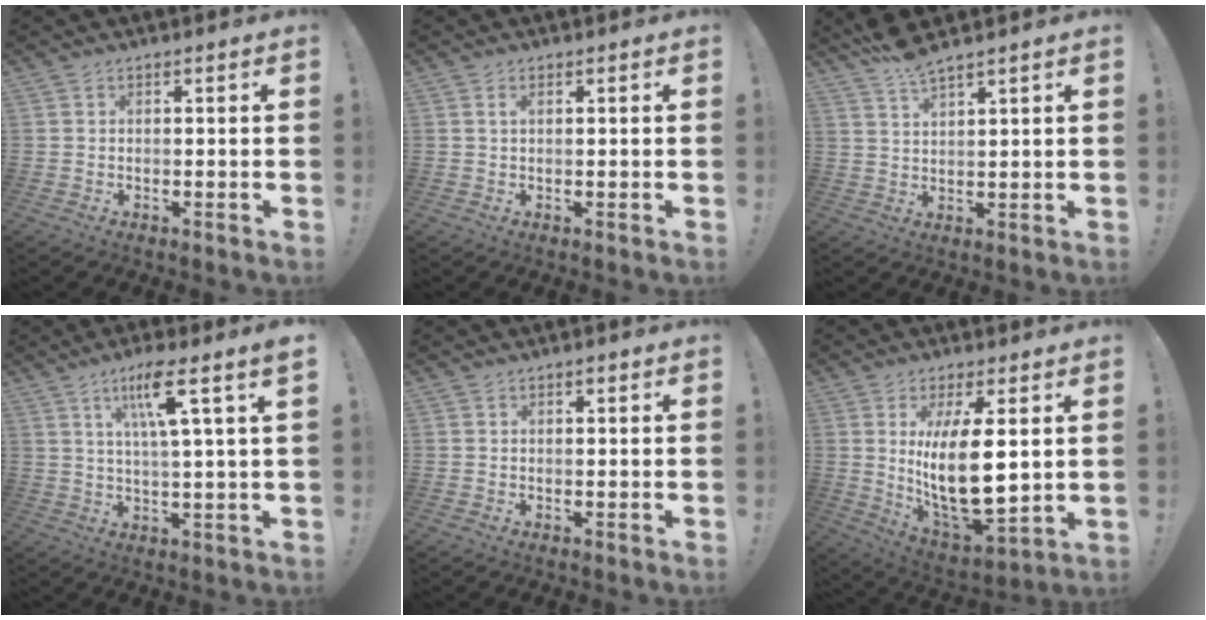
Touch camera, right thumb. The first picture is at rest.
{"total": 1.4, "force": [0.6, 0.6, 1.1], "torque": [-0.021, 0.001, 0.009]}
{"total": 5.1, "force": [4.3, 0.6, 2.5], "torque": [-0.057, -0.023, 0.079]}
{"total": 10.2, "force": [4.5, 0.0, 9.2], "torque": [-0.162, -0.004, 0.062]}
{"total": 0.6, "force": [0.3, 0.4, 0.3], "torque": [-0.002, 0.000, 0.004]}
{"total": 17.0, "force": [3.3, 6.3, 15.4], "torque": [-0.288, -0.044, 0.052]}